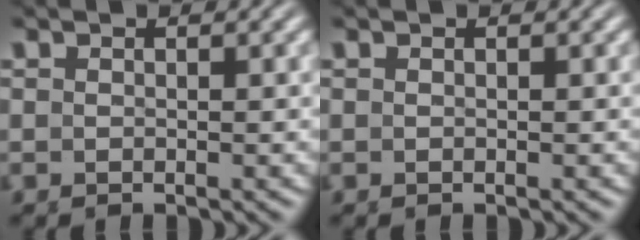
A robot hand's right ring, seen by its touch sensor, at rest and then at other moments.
{"total": 0.0}